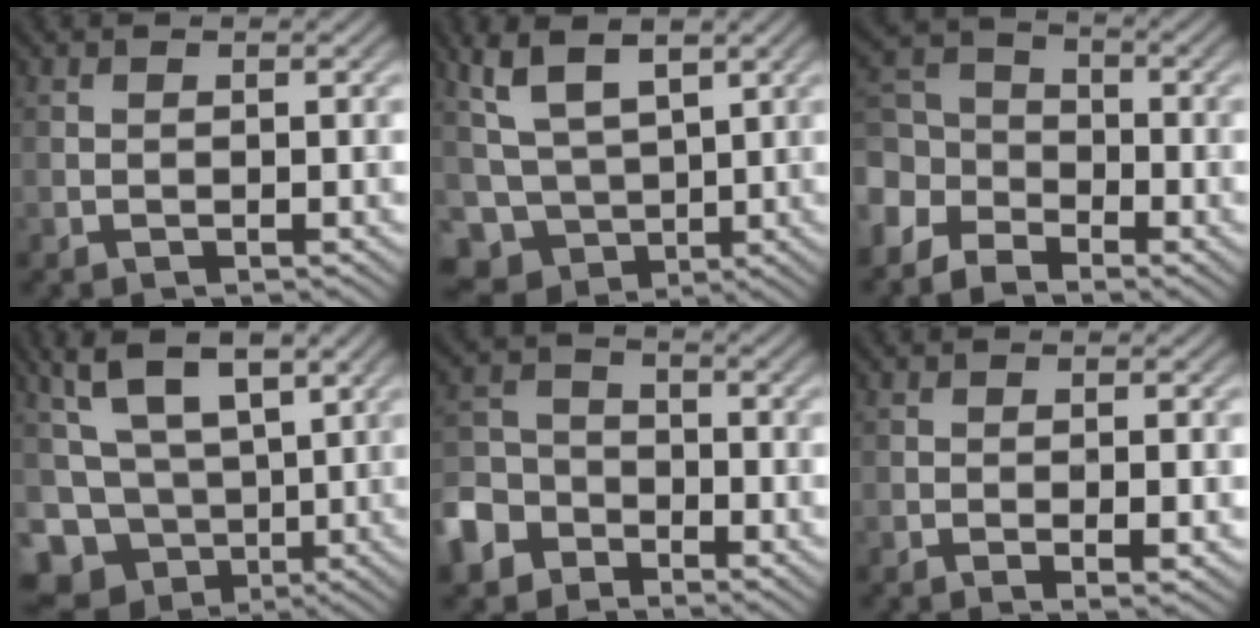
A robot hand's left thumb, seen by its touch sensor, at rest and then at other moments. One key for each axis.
{"total": 7.9, "fx": 2.6, "fy": 5.5, "fz": 5.0, "tx": -0.131, "ty": -0.007, "tz": 0.054}
{"total": 6.4, "fx": -3.7, "fy": 4.4, "fz": 2.8, "tx": -0.071, "ty": 0.000, "tz": -0.095}
{"total": 10.6, "fx": 1.8, "fy": 7.9, "fz": 6.9, "tx": -0.153, "ty": -0.017, "tz": 0.043}
{"total": 7.7, "fx": -4.4, "fy": 5.6, "fz": 2.9, "tx": -0.072, "ty": -0.015, "tz": -0.099}
{"total": 2.0, "fx": -0.5, "fy": 0.3, "fz": 1.9, "tx": -0.032, "ty": 0.000, "tz": -0.007}